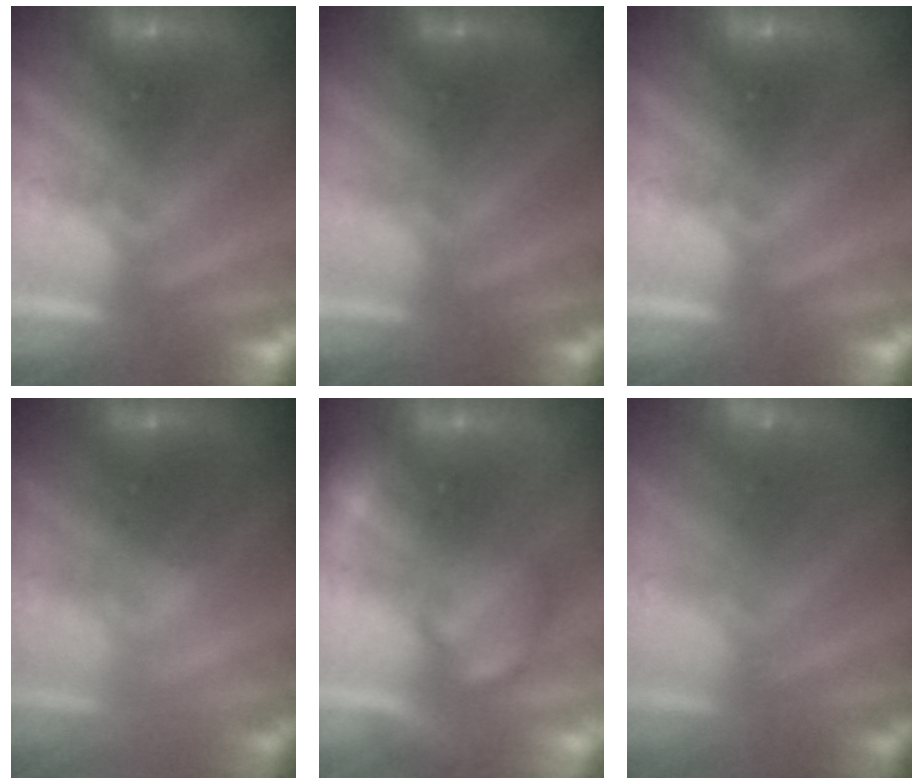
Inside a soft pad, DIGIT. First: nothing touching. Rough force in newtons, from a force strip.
{"total": 2.5}
{"total": 0.0}
{"total": 2.0}
{"total": 2.4}
{"total": 2.9}